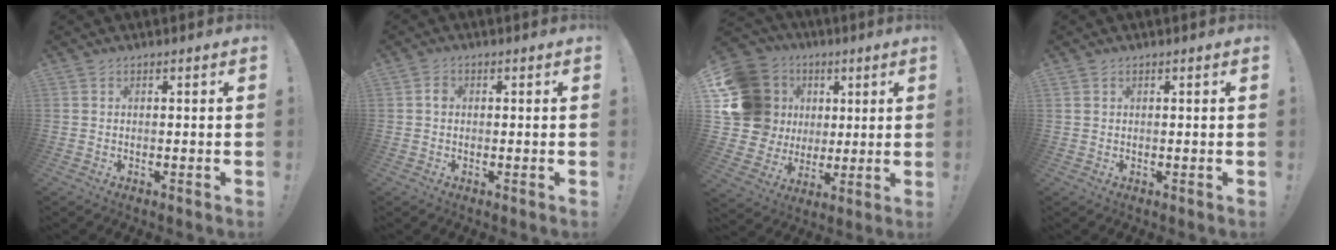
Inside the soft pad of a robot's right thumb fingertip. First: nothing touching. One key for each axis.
{"total": 1.7, "fx": -0.1, "fy": 1.4, "fz": 0.9, "tx": -0.012, "ty": 0.005, "tz": -0.004}
{"total": 20.1, "fx": 4.5, "fy": 17.2, "fz": 9.4, "tx": -0.195, "ty": -0.015, "tz": 0.121}
{"total": 0.7, "fx": 0.5, "fy": 0.5, "fz": 0.2, "tx": -0.006, "ty": 0.001, "tz": 0.010}